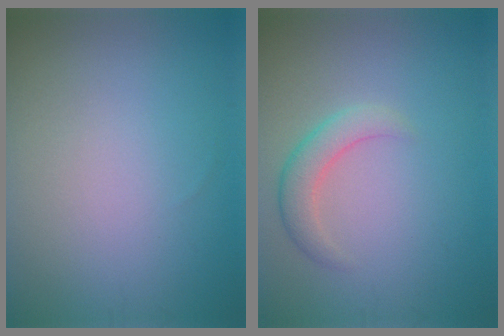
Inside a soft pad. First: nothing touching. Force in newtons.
{"total": 2.6, "press": 2.6, "slide": 0.0}